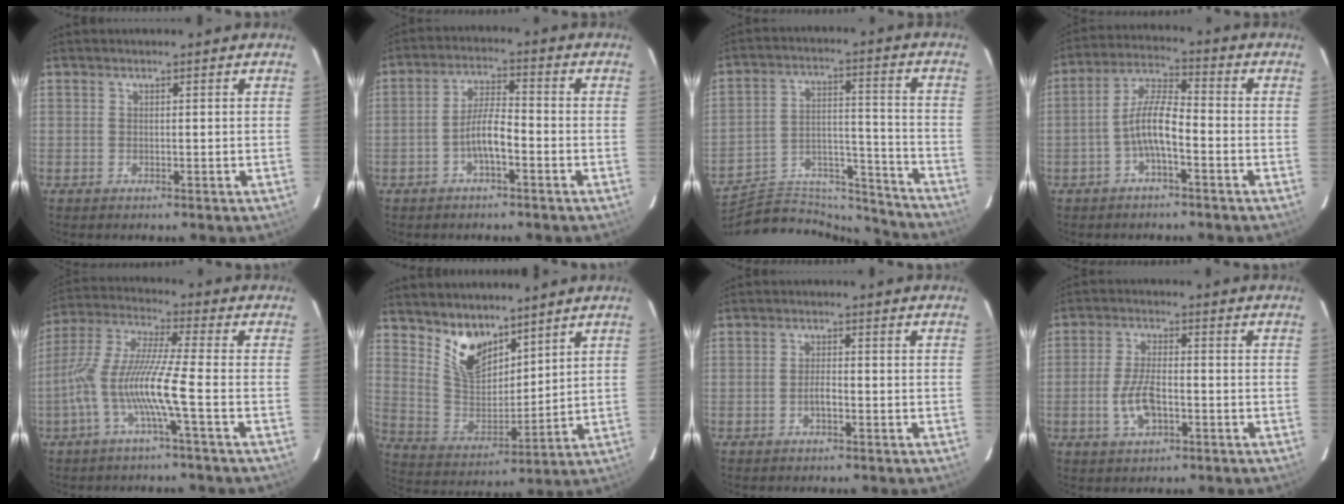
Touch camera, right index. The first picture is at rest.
{"total": 5.5, "force": [-2.5, 1.3, 4.7], "torque": [-0.095, 0.009, -0.044]}
{"total": 22.3, "force": [-19.8, 7.9, 6.4], "torque": [-0.128, 0.041, -0.278]}
{"total": 7.1, "force": [-2.7, 1.8, 6.3], "torque": [-0.133, 0.014, -0.051]}
{"total": 12.2, "force": [-4.3, -0.3, 11.4], "torque": [-0.231, 0.001, -0.088]}
{"total": 10.7, "force": [7.6, 5.3, 5.2], "torque": [-0.101, 0.000, 0.155]}
{"total": 2.0, "force": [-0.9, 0.7, 1.6], "torque": [-0.032, 0.001, -0.016]}
{"total": 7.2, "force": [-2.2, 3.3, 6.0], "torque": [-0.127, -0.001, -0.039]}